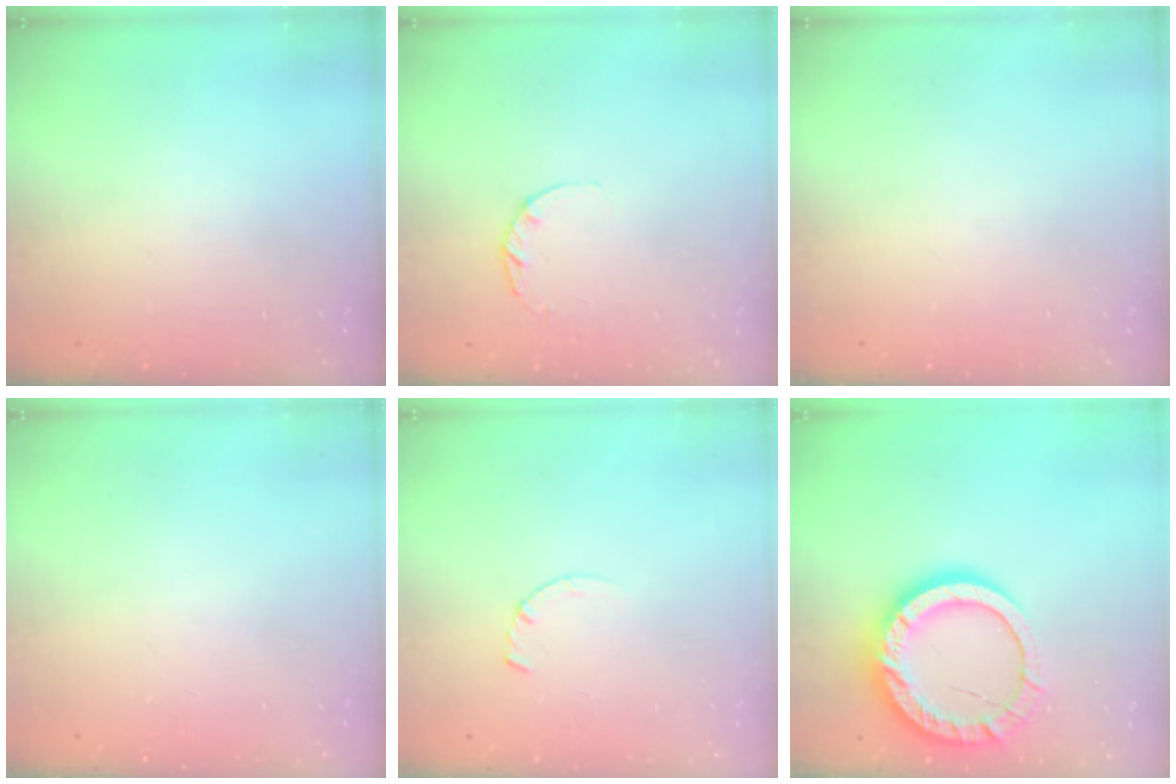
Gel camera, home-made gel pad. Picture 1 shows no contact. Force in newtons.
{"total": 2.6, "press": 2.5, "slide": 0.4}
{"total": 0.0}
{"total": 2.2, "press": 2.2, "slide": 0.1}
{"total": 3.3, "press": 3.3, "slide": 0.3}
{"total": 16.7, "press": 16.6, "slide": 1.4}